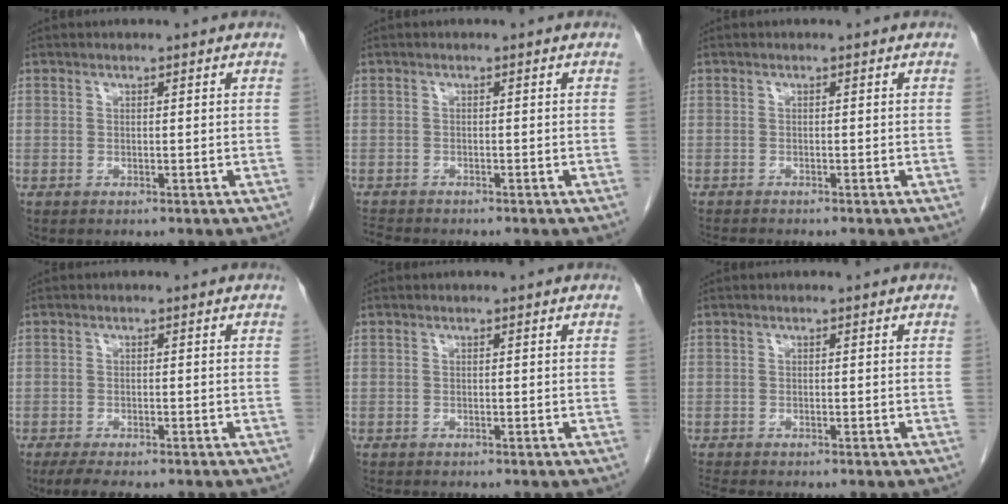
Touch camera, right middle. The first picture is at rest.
{"total": 2.9, "force": [-2.8, 0.3, 0.7], "torque": [-0.015, -0.014, -0.048]}
{"total": 2.2, "force": [-2.1, -0.2, 0.7], "torque": [-0.014, -0.009, -0.034]}
{"total": 5.8, "force": [-4.7, 1.2, 3.1], "torque": [-0.046, -0.011, -0.070]}
{"total": 2.7, "force": [-2.4, 0.5, 1.1], "torque": [-0.021, -0.008, -0.031]}
{"total": 3.4, "force": [-3.1, 0.2, 1.4], "torque": [-0.025, -0.014, -0.051]}